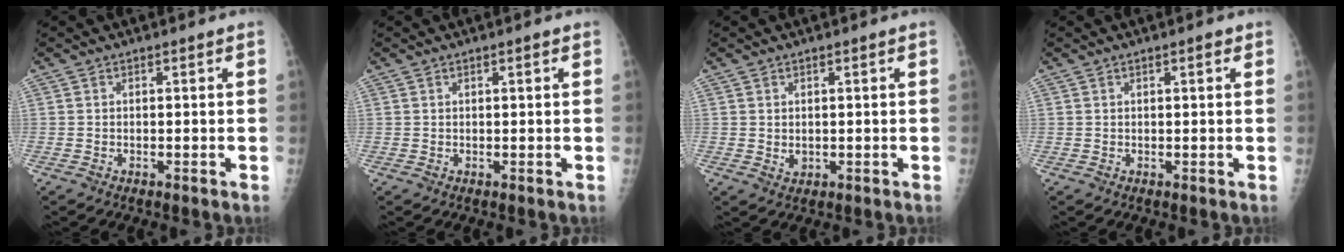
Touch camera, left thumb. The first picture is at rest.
{"total": 0.9, "force": [0.5, 0.2, 0.8], "torque": [-0.011, 0.000, 0.007]}
{"total": 1.6, "force": [0.3, 1.0, 1.2], "torque": [-0.016, -0.006, 0.011]}
{"total": 1.3, "force": [0.7, 0.4, 1.0], "torque": [-0.011, 0.000, 0.009]}